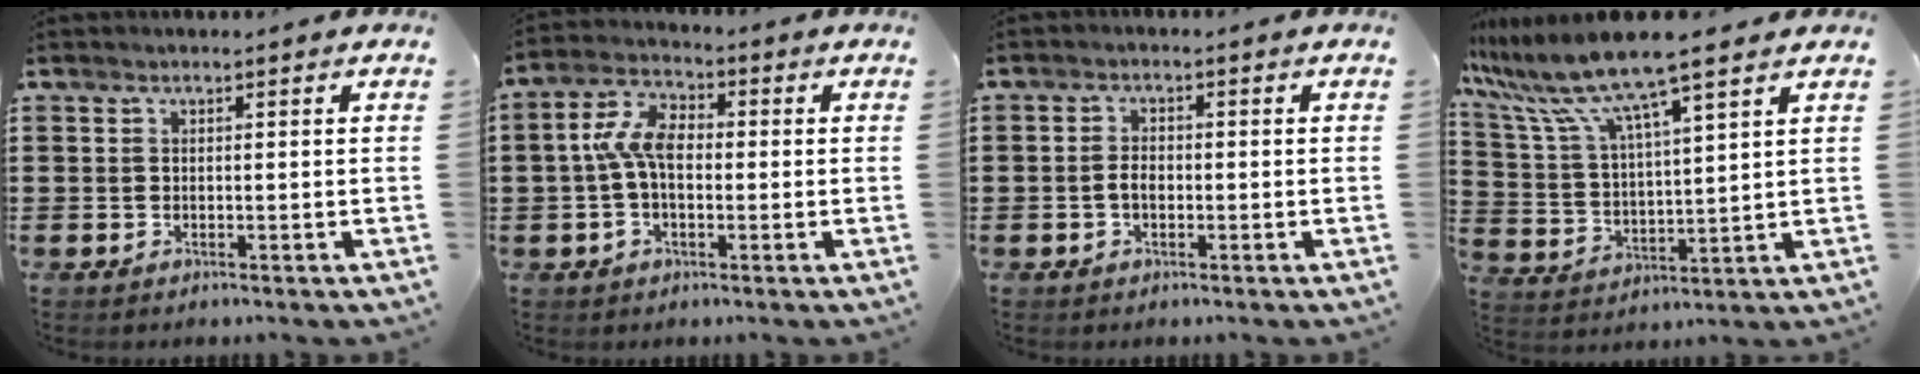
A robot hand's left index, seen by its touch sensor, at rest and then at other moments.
{"total": 7.1, "force": [-0.3, 4.1, 5.9], "torque": [-0.137, 0.006, -0.013]}
{"total": 2.1, "force": [-0.4, 1.1, 1.7], "torque": [-0.043, 0.001, -0.011]}
{"total": 10.4, "force": [8.4, 0.5, 6.1], "torque": [-0.158, -0.048, 0.138]}